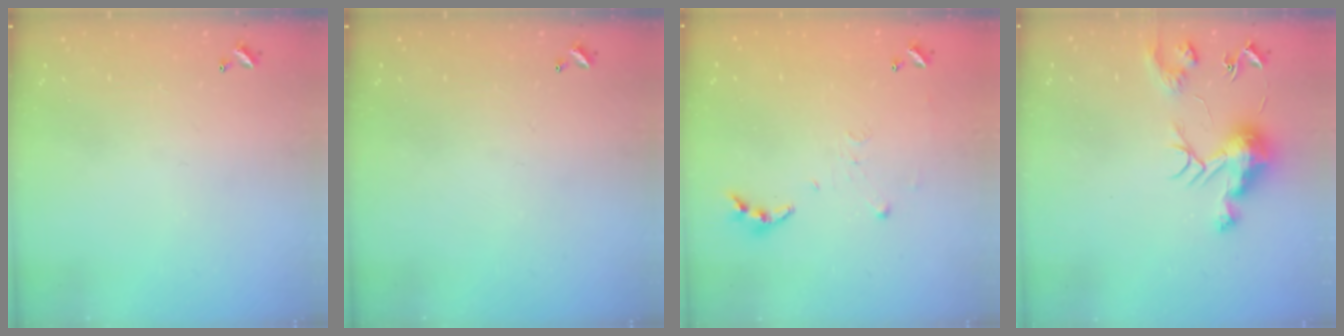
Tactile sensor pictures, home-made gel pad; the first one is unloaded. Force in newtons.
{"total": 0.0}
{"total": 5.8, "press": 5.8, "slide": 0.6}
{"total": 10.0, "press": 10.0, "slide": 0.6}